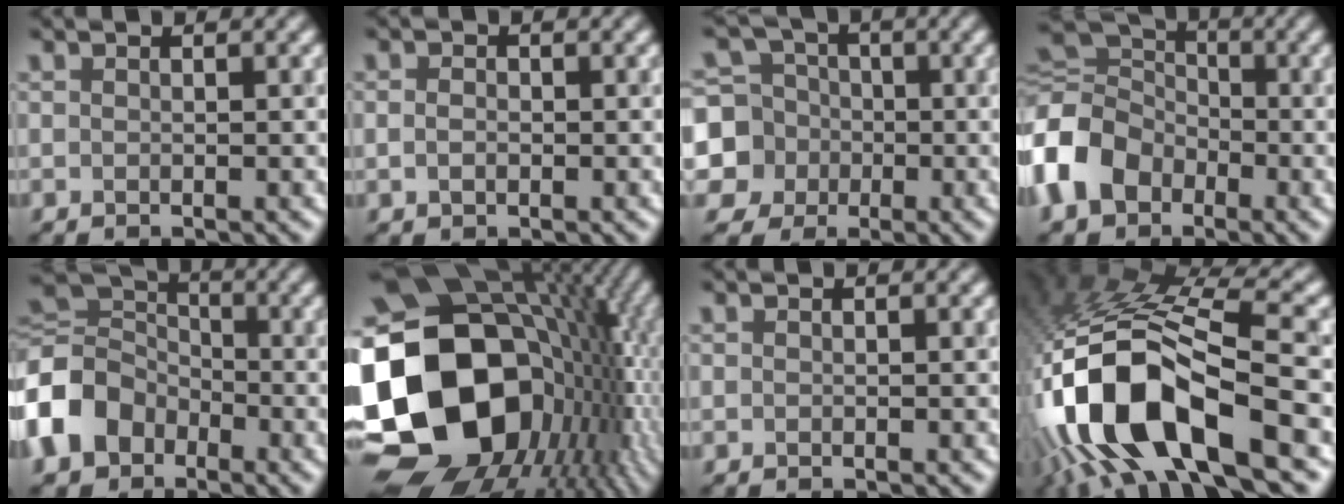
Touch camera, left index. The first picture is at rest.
{"total": 1.2, "force": [-0.1, 0.9, 0.8], "torque": [-0.015, 0.001, -0.005]}
{"total": 8.7, "force": [-1.1, 8.3, 2.3], "torque": [-0.068, 0.011, -0.055]}
{"total": 8.5, "force": [-2.4, 6.6, 4.7], "torque": [-0.125, 0.006, -0.067]}
{"total": 8.2, "force": [-2.7, 6.5, 4.1], "torque": [-0.103, 0.005, -0.072]}
{"total": 22.5, "force": [-1.9, 17.5, 14.1], "torque": [-0.293, -0.026, -0.019]}
{"total": 0.0}
{"total": 15.8, "force": [-5.9, 7.0, 12.9], "torque": [-0.265, 0.005, -0.108]}